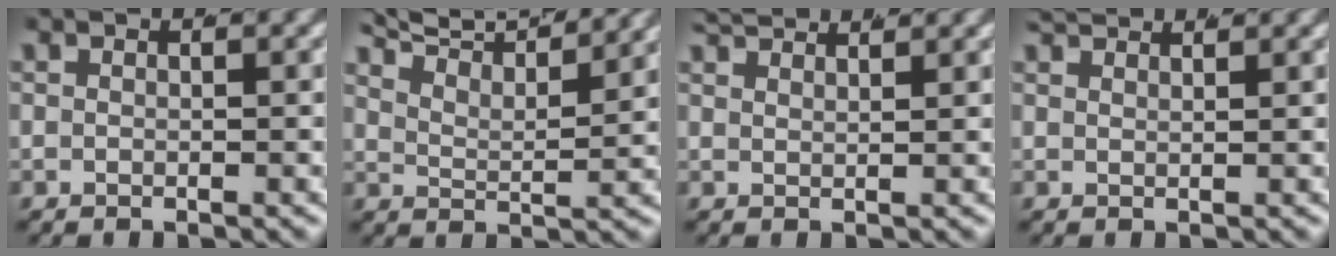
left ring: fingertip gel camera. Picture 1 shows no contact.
{"total": 9.7, "force": [8.3, 2.9, 4.2], "torque": [-0.067, 0.026, 0.122]}
{"total": 2.9, "force": [2.8, -0.4, 0.6], "torque": [-0.009, 0.000, 0.051]}
{"total": 2.4, "force": [2.3, -0.5, 0.4], "torque": [-0.006, -0.001, 0.042]}